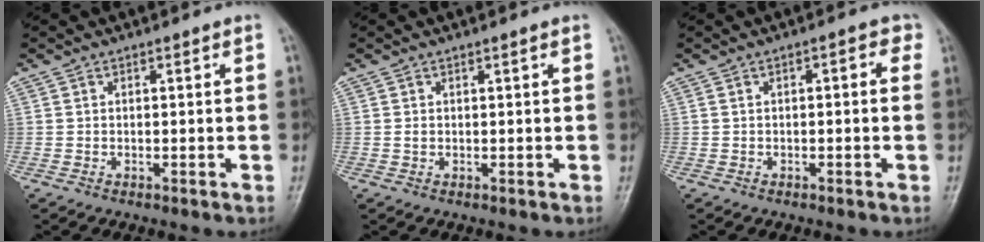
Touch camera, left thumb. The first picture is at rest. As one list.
[{"total": 0.8, "force": [0.3, 0.3, 0.7], "torque": [-0.015, 0.007, 0.008]}, {"total": 2.3, "force": [0.4, 1.2, 1.9], "torque": [-0.015, 0.013, -0.003]}]